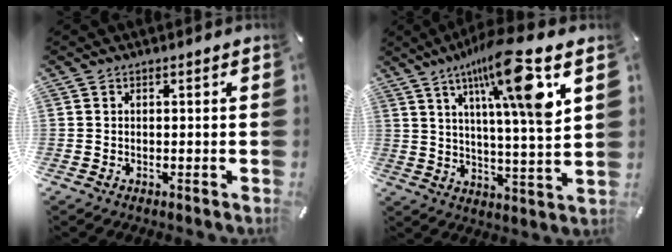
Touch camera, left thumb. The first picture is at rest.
{"total": 17.7, "force": [9.0, 3.1, 14.9], "torque": [-0.242, -0.039, 0.132]}